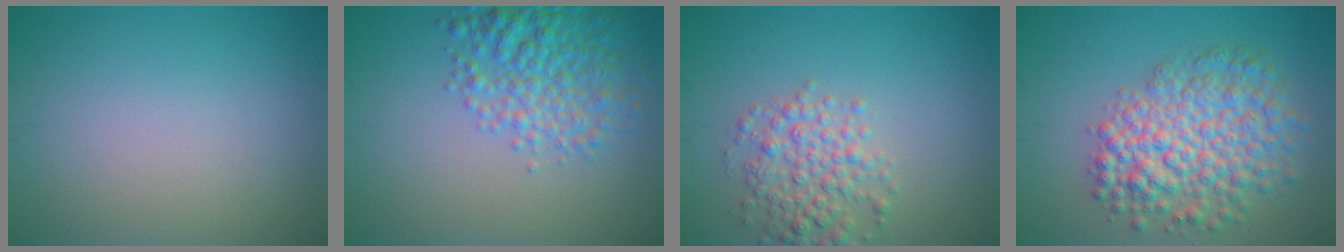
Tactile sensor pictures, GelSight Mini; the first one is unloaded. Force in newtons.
{"total": 5.0, "press": 5.0, "slide": 0.2}
{"total": 3.7, "press": 3.7, "slide": 0.1}
{"total": 7.5, "press": 7.5, "slide": 0.2}